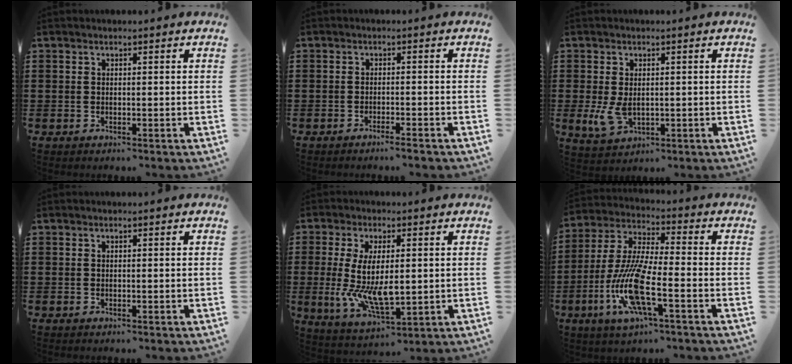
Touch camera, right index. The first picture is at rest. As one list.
[{"total": 1.6, "force": [-1.5, -0.2, 0.7], "torque": [-0.012, 0.000, -0.028]}, {"total": 3.9, "force": [-0.2, 2.3, 3.1], "torque": [-0.071, -0.002, -0.003]}, {"total": 0.0}, {"total": 10.3, "force": [-0.2, 4.3, 9.3], "torque": [-0.198, -0.009, -0.001]}, {"total": 12.0, "force": [-4.7, 2.5, 10.8], "torque": [-0.242, -0.015, -0.093]}]